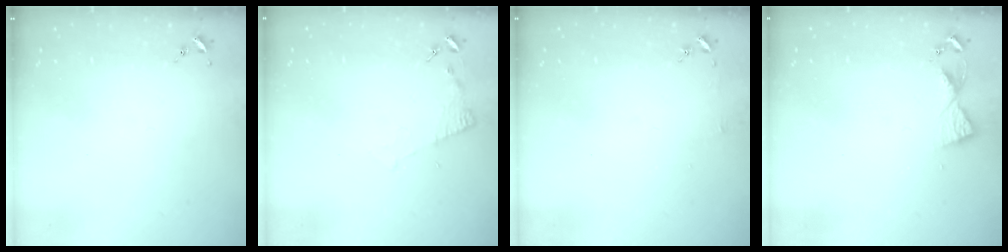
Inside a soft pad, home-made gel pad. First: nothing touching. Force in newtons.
{"total": 4.6, "press": 4.6, "slide": 0.5}
{"total": 3.0, "press": 3.0, "slide": 0.3}
{"total": 5.5, "press": 5.4, "slide": 0.6}